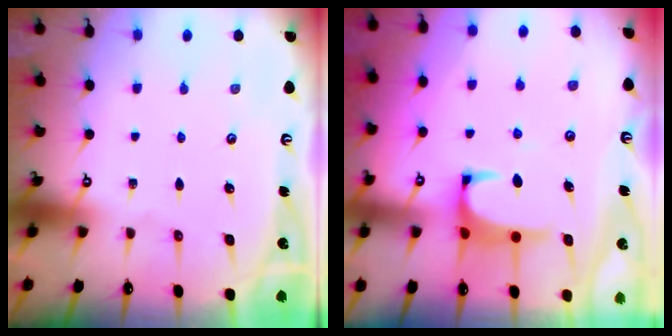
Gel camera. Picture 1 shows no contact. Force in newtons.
{"total": 1.3, "press": 1.2, "slide": 0.5}